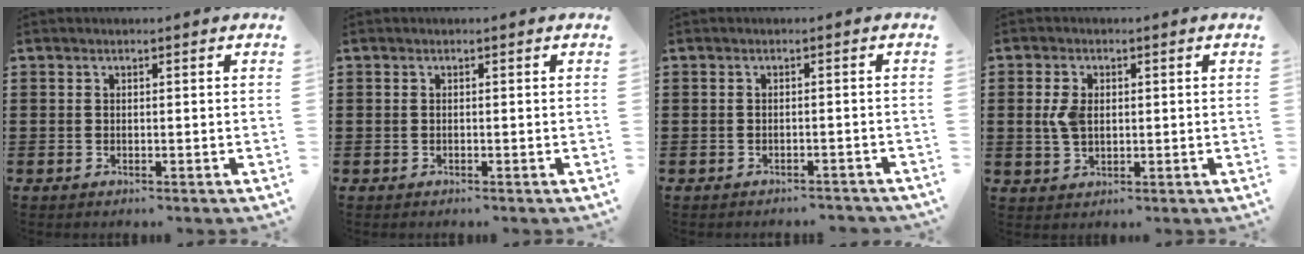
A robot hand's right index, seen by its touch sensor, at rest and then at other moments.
{"total": 0.0}
{"total": 1.2, "force": [-1.2, 0.1, 0.3], "torque": [-0.010, 0.000, -0.024]}
{"total": 4.1, "force": [0.5, 2.6, 3.1], "torque": [-0.081, 0.005, 0.003]}